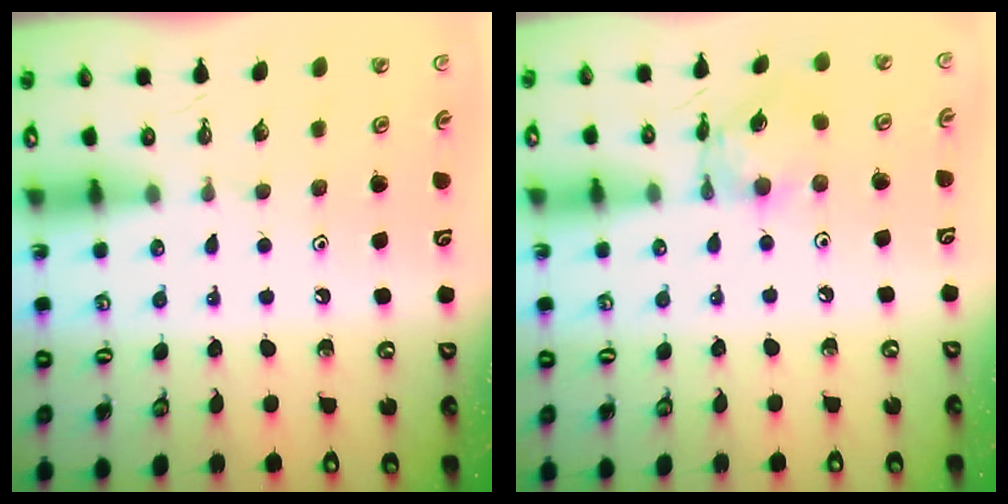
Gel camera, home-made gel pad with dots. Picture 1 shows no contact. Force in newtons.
{"total": 7.8, "press": 7.8, "slide": 0.4}